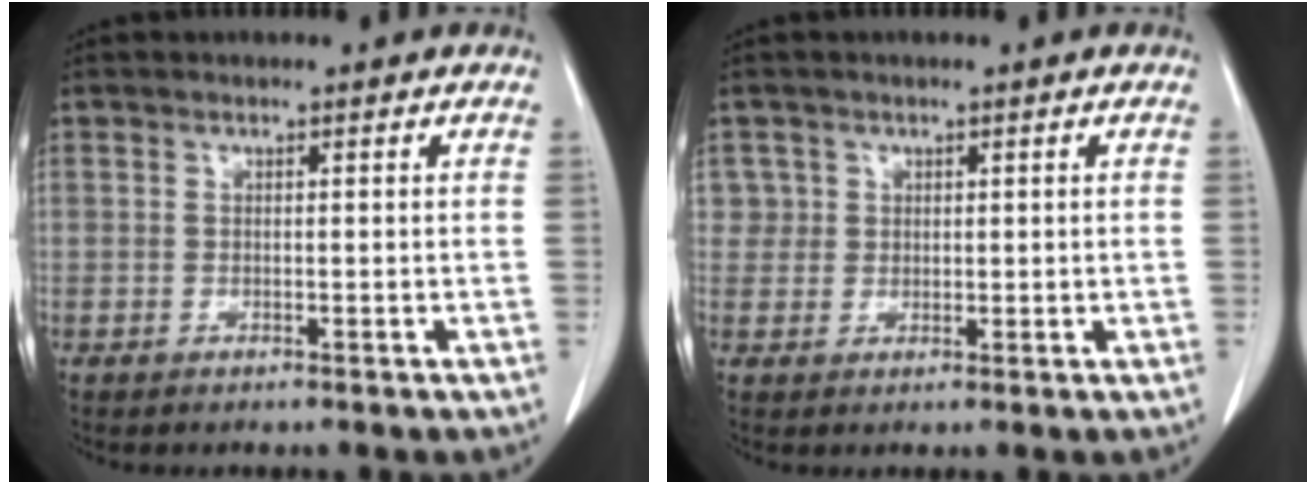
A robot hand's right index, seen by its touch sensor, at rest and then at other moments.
{"total": 2.4, "force": [1.0, 2.2, -0.2], "torque": [0.021, 0.000, 0.011]}